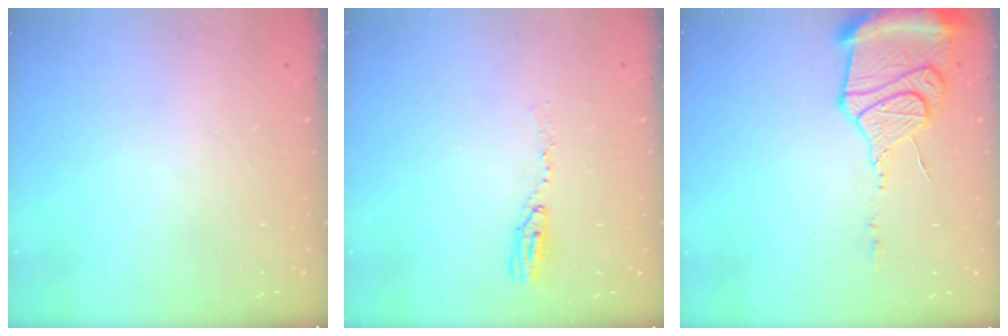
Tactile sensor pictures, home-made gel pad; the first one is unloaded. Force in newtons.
{"total": 5.6, "press": 5.6, "slide": 0.4}
{"total": 16.9, "press": 15.2, "slide": 7.4}